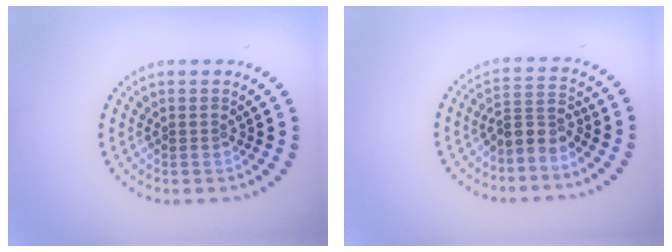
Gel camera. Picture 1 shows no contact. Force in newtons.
{"total": 2.6, "press": 1.9, "slide": 1.8}